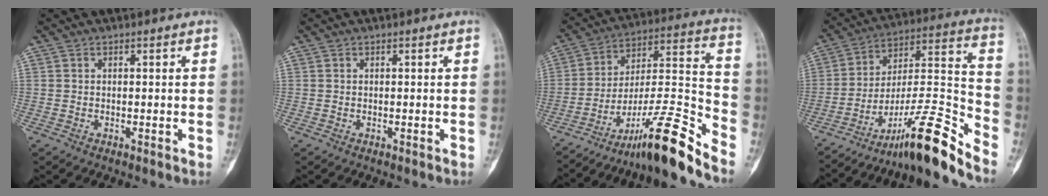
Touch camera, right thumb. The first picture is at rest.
{"total": 0.0}
{"total": 17.4, "force": [-13.5, 0.9, 11.0], "torque": [-0.180, 0.112, -0.222]}
{"total": 17.6, "force": [-13.6, 1.3, 11.1], "torque": [-0.173, 0.120, -0.223]}